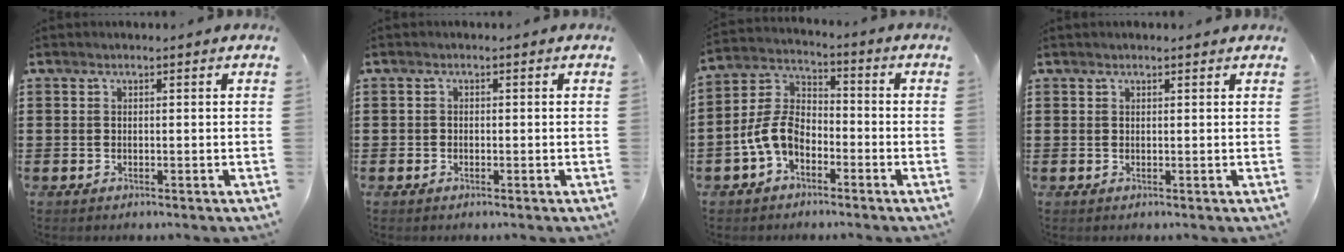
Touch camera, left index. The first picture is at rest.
{"total": 0.6, "force": [-0.4, 0.5, 0.2], "torque": [-0.005, 0.000, -0.008]}
{"total": 7.3, "force": [-3.6, 4.5, 4.4], "torque": [-0.123, 0.000, -0.080]}
{"total": 0.5, "force": [0.4, 0.1, 0.3], "torque": [-0.006, 0.000, 0.009]}